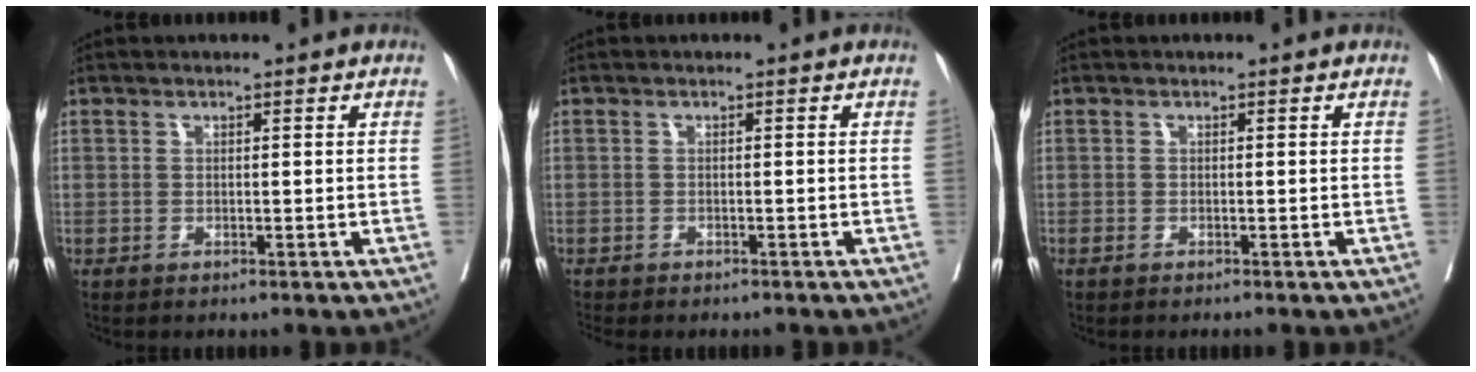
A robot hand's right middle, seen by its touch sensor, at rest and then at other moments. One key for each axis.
{"total": 3.9, "fx": -3.5, "fy": 0.8, "fz": 1.5, "tx": -0.020, "ty": -0.006, "tz": -0.046}
{"total": 0.5, "fx": -0.4, "fy": 0.0, "fz": 0.3, "tx": -0.009, "ty": -0.002, "tz": -0.009}